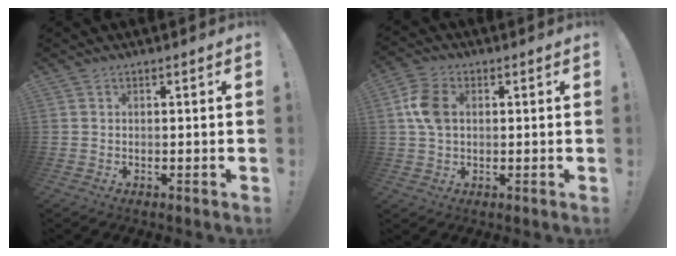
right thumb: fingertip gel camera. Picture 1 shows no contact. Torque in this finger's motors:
{"motor_torque": [0.07, 0.08, 0.79, -0.12, 0.01]}